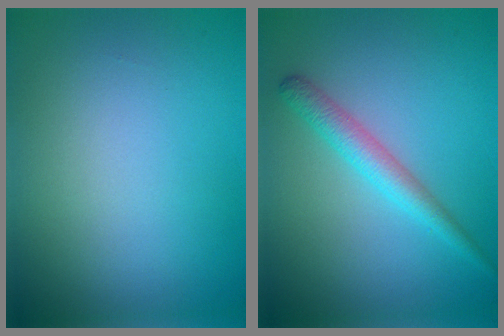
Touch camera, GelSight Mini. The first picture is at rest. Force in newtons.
{"total": 2.7, "press": 2.7, "slide": 0.1}